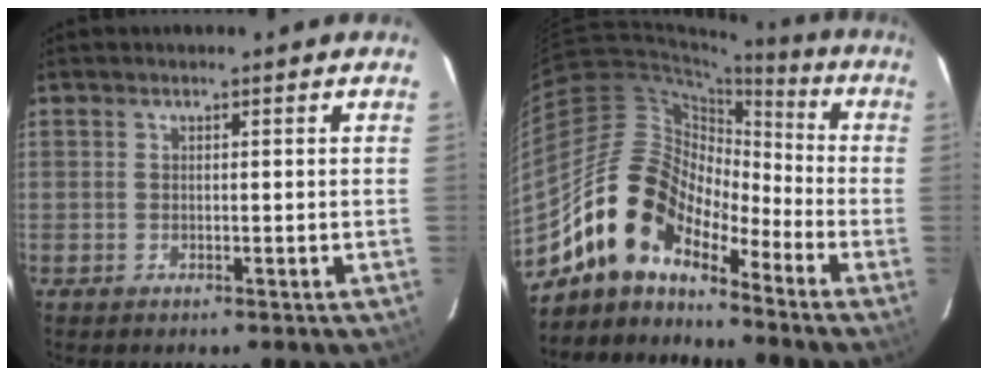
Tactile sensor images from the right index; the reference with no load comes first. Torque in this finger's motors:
{"motor_torque": [1.14, -0.99, 1.05, 0.21]}